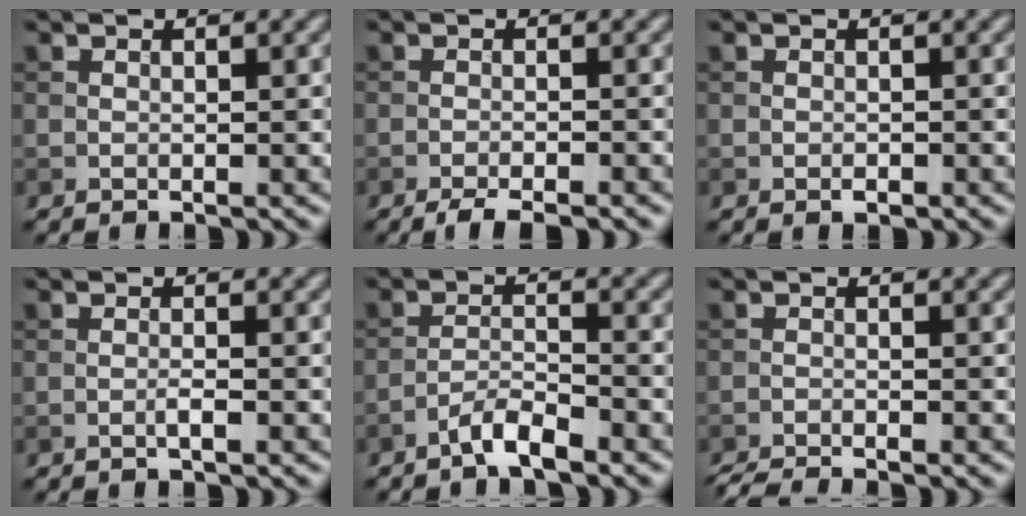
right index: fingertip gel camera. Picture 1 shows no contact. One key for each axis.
{"total": 2.8, "fx": -2.2, "fy": 0.4, "fz": 1.8, "tx": -0.028, "ty": 0.000, "tz": -0.041}
{"total": 0.5, "fx": -0.3, "fy": 0.3, "fz": 0.4, "tx": -0.004, "ty": 0.000, "tz": -0.004}
{"total": 0.9, "fx": -0.4, "fy": 0.1, "fz": 0.8, "tx": -0.015, "ty": 0.002, "tz": -0.009}
{"total": 2.8, "fx": -2.3, "fy": 0.4, "fz": 1.7, "tx": -0.031, "ty": 0.008, "tz": -0.048}
{"total": 3.0, "fx": -2.7, "fy": 0.2, "fz": 1.4, "tx": -0.024, "ty": -0.008, "tz": -0.054}